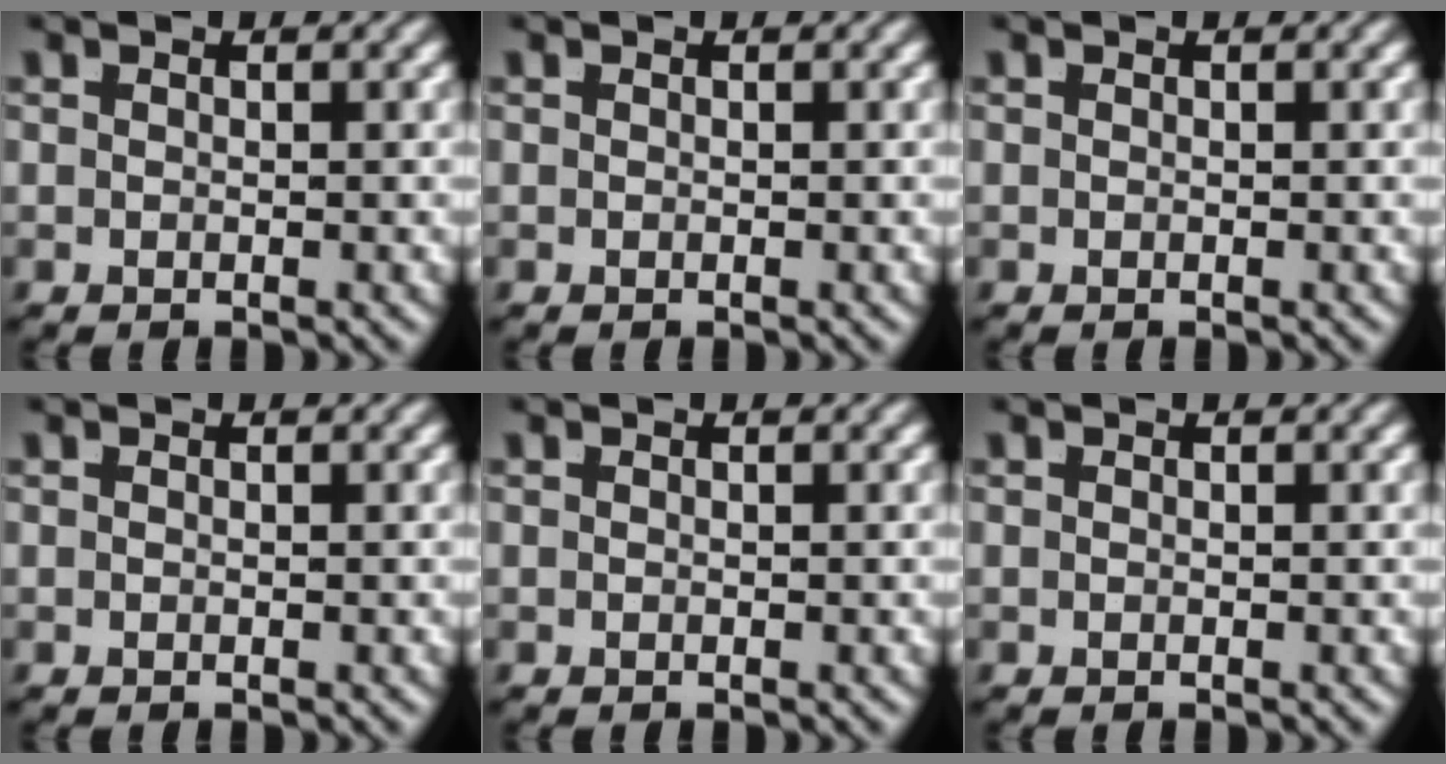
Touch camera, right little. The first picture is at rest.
{"total": 0.0}
{"total": 0.0}
{"total": 0.0}
{"total": 0.0}
{"total": 0.0}